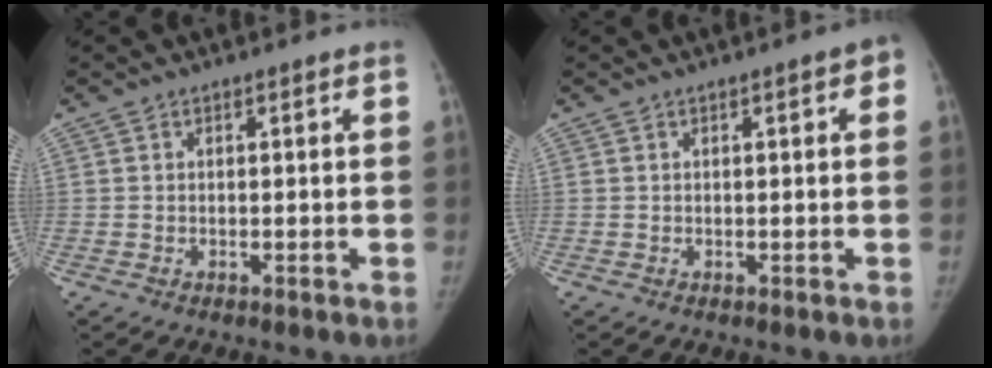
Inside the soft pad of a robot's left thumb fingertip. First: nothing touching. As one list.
[{"total": 2.5, "force": [0.7, 0.8, 2.2], "torque": [-0.021, 0.003, 0.004]}]